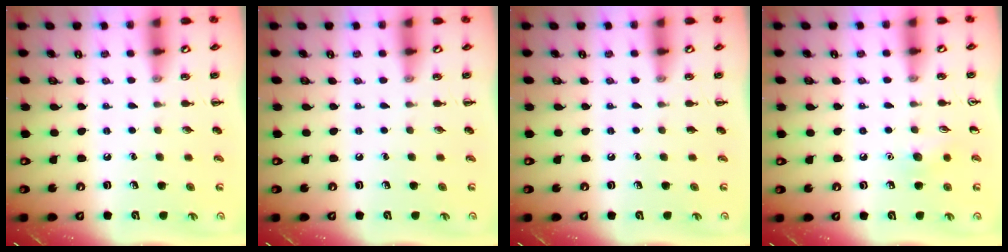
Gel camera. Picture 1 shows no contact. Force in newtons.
{"total": 0.0}
{"total": 0.0}
{"total": 6.2, "press": 5.9, "slide": 1.8}